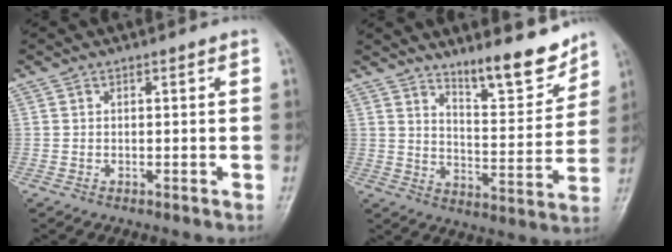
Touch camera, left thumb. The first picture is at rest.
{"total": 11.9, "force": [9.4, 3.1, 6.6], "torque": [-0.072, -0.076, 0.149]}